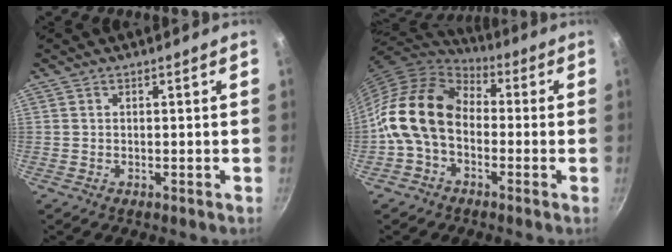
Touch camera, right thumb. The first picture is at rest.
{"total": 14.9, "force": [-1.7, 10.6, 10.3], "torque": [-0.165, 0.039, -0.052]}